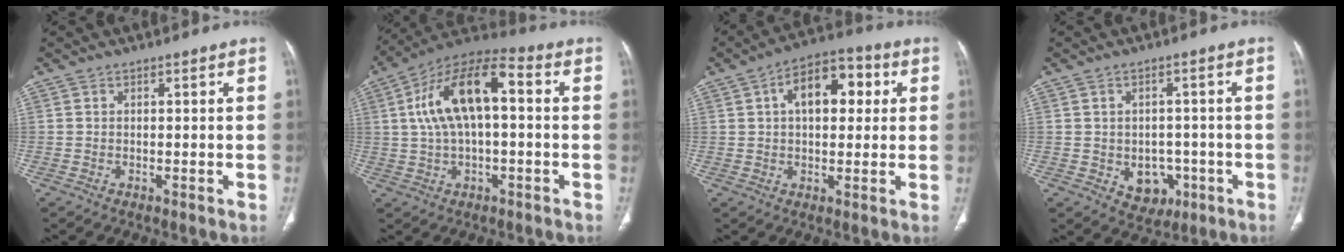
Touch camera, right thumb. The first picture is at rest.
{"total": 15.2, "force": [1.9, 7.0, 13.3], "torque": [-0.245, 0.043, 0.028]}
{"total": 11.9, "force": [2.9, 6.8, 9.3], "torque": [-0.114, 0.023, 0.038]}
{"total": 6.5, "force": [-2.0, 5.1, 3.4], "torque": [-0.016, 0.013, -0.015]}